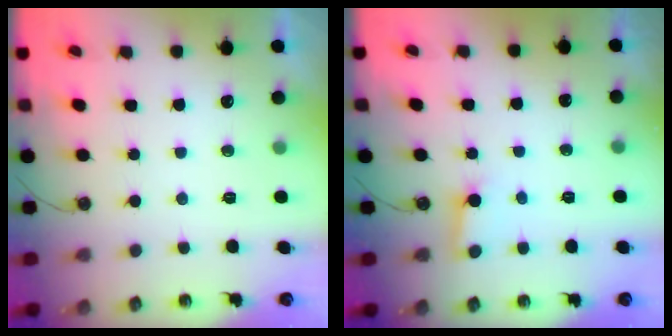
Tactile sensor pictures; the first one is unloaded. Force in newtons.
{"total": 2.8, "press": 2.8, "slide": 0.1}